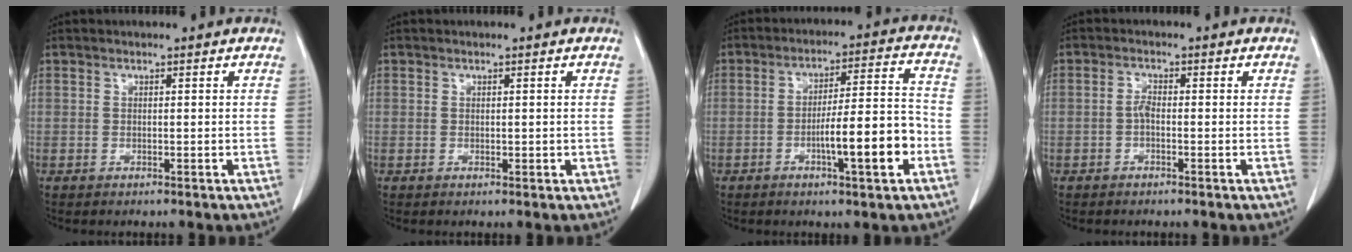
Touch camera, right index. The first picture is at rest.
{"total": 0.8, "force": [0.1, 0.6, 0.5], "torque": [-0.007, -0.001, 0.003]}
{"total": 10.8, "force": [-3.8, 1.0, 10.0], "torque": [-0.155, 0.012, -0.057]}
{"total": 1.5, "force": [-0.5, 0.6, 1.3], "torque": [-0.026, 0.004, -0.011]}